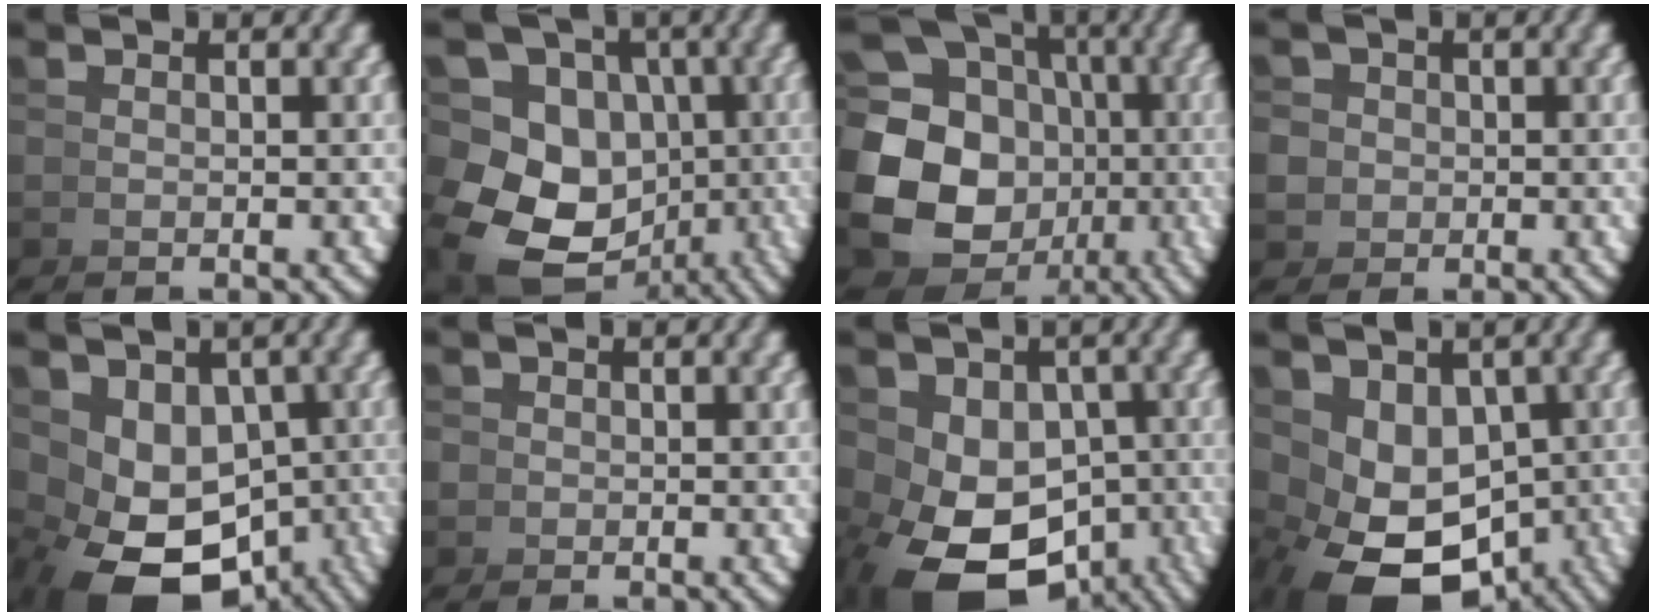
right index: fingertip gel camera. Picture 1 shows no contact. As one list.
[{"total": 14.2, "force": [-2.5, 11.9, 7.3], "torque": [-0.162, -0.070, -0.024]}, {"total": 17.8, "force": [-0.1, 15.3, 9.1], "torque": [-0.202, -0.054, 0.000]}, {"total": 3.4, "force": [0.0, 3.2, 1.2], "torque": [-0.025, -0.009, 0.003]}, {"total": 11.5, "force": [-4.6, 7.7, 7.1], "torque": [-0.162, -0.067, -0.037]}, {"total": 0.8, "force": [0.0, 0.8, 0.1], "torque": [0.000, -0.003, 0.001]}, {"total": 10.3, "force": [-4.0, 6.9, 6.5], "torque": [-0.149, -0.066, -0.027]}, {"total": 10.2, "force": [-3.6, 7.0, 6.5], "torque": [-0.146, -0.056, -0.025]}]